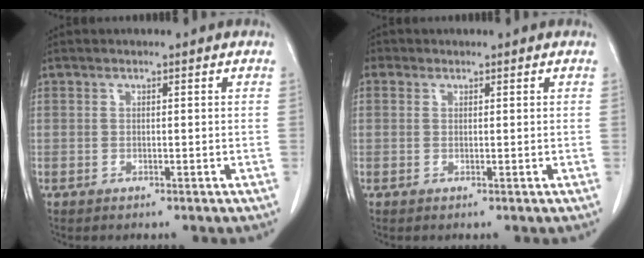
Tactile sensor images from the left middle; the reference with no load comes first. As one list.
[{"total": 1.3, "force": [0.6, 1.1, 0.3], "torque": [0.000, 0.005, 0.007]}]